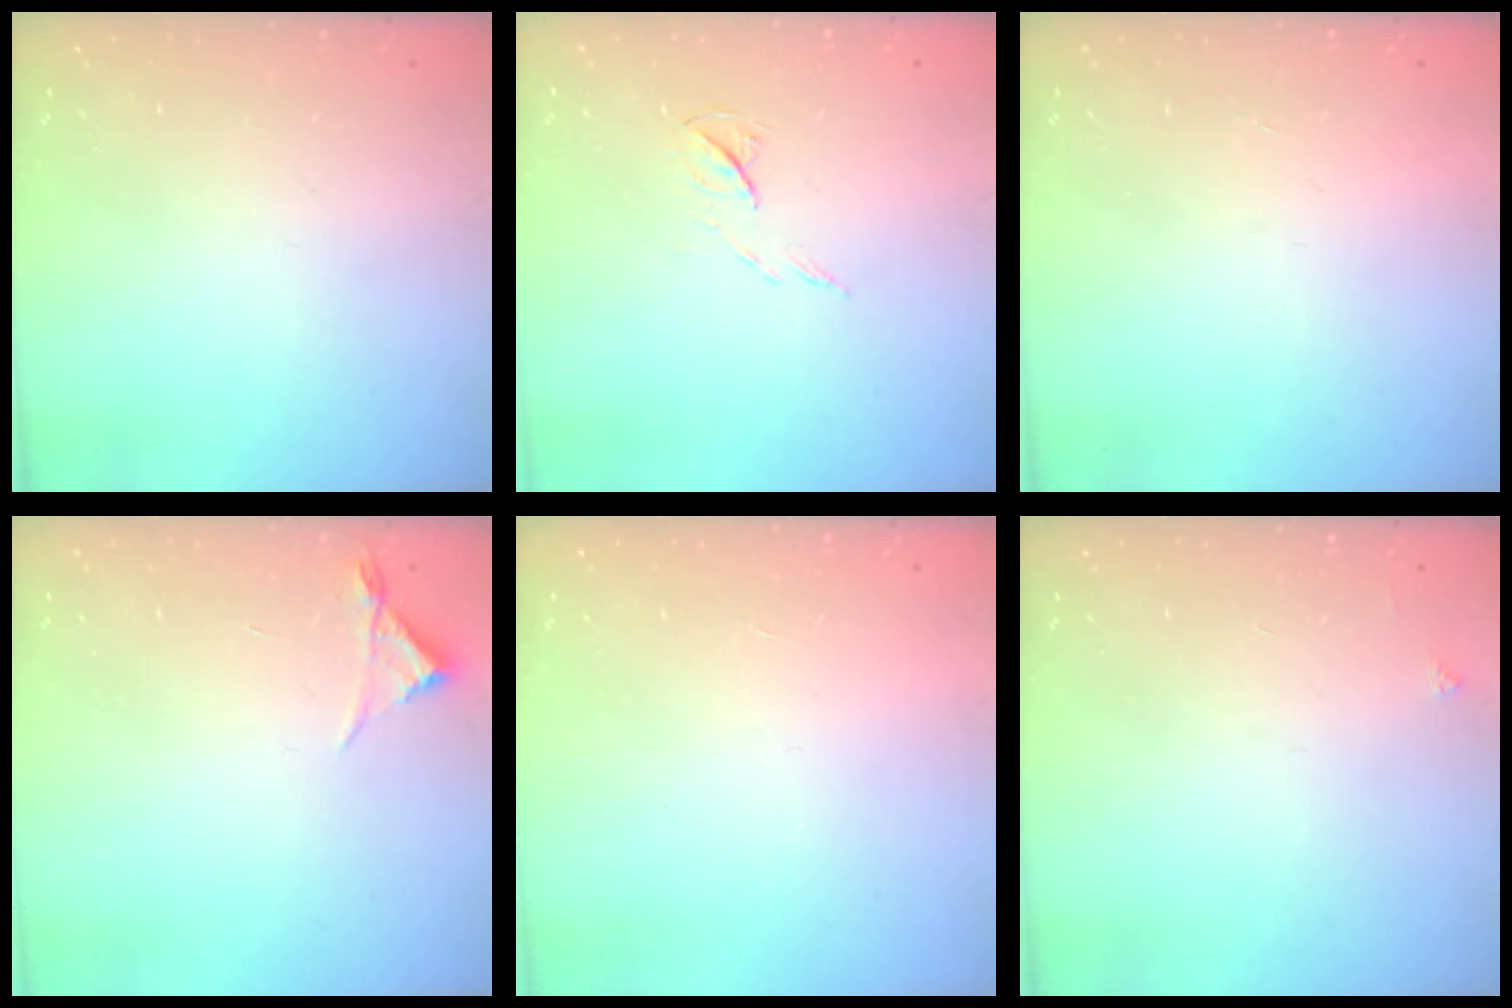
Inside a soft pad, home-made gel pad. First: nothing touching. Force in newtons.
{"total": 5.0, "press": 5.0, "slide": 0.7}
{"total": 1.6, "press": 1.5, "slide": 0.1}
{"total": 3.0, "press": 2.9, "slide": 0.5}
{"total": 1.6, "press": 1.6, "slide": 0.1}
{"total": 2.1, "press": 2.1, "slide": 0.3}